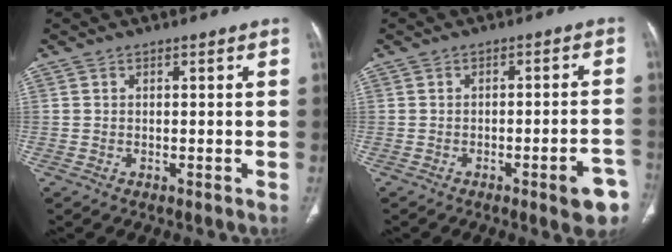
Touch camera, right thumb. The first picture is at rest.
{"total": 7.1, "force": [-3.7, 1.6, 5.9], "torque": [-0.061, 0.019, -0.040]}